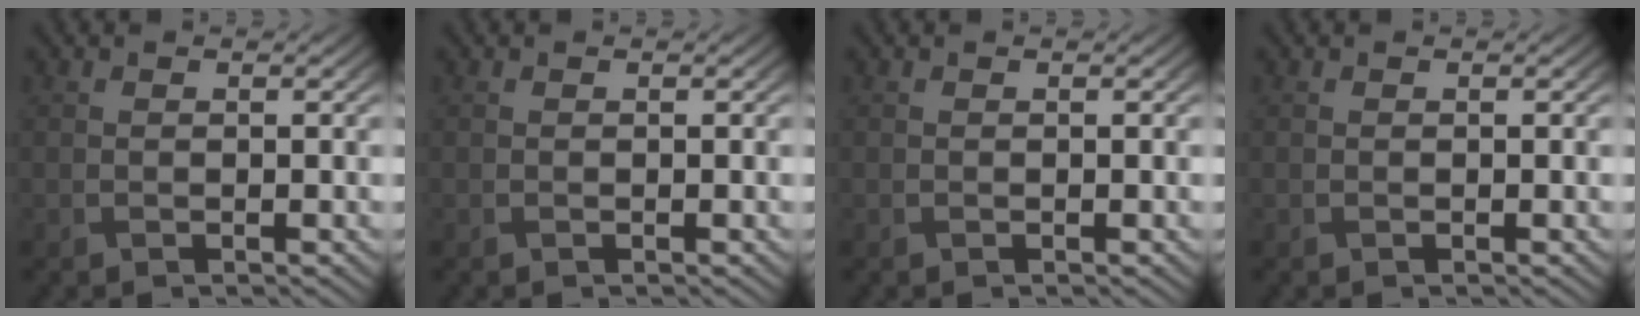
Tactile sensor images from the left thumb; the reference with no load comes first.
{"total": 0.0}
{"total": 0.0}
{"total": 0.0}